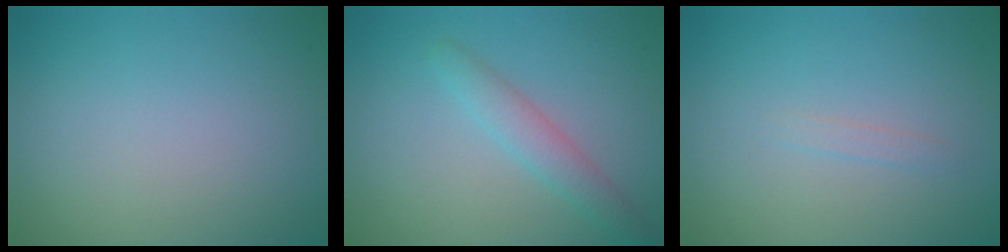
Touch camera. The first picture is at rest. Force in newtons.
{"total": 2.4, "press": 2.4, "slide": 0.2}
{"total": 0.6, "press": 0.6, "slide": 0.1}